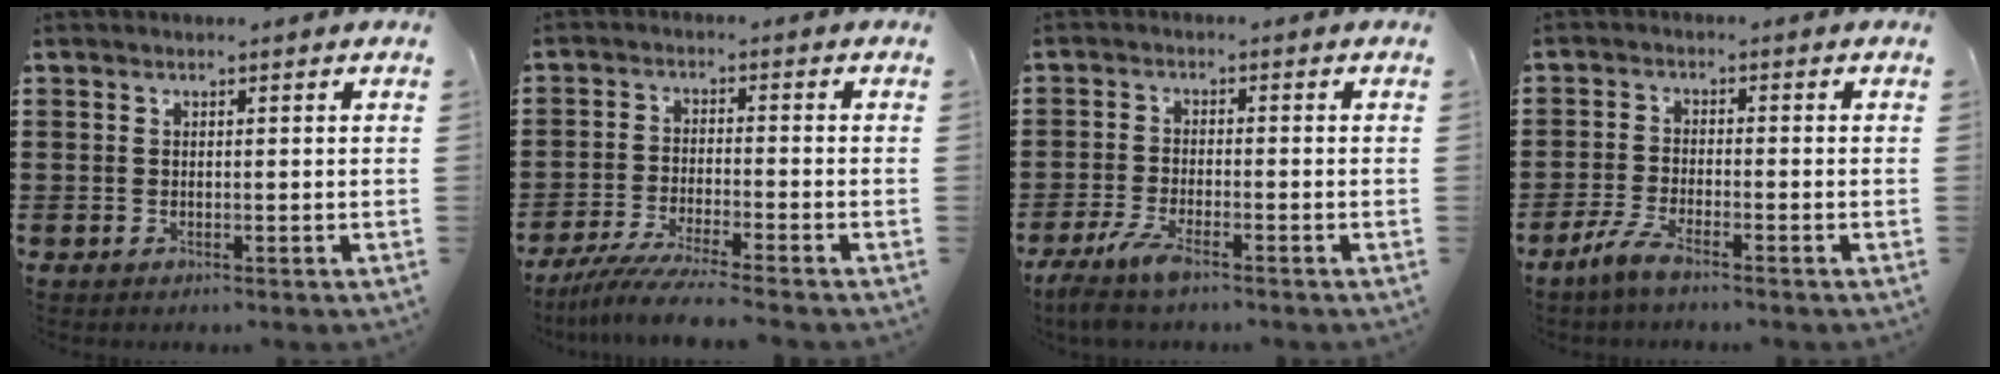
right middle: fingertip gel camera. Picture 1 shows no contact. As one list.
[{"total": 5.1, "force": [-4.6, -0.6, 2.1], "torque": [-0.055, -0.025, -0.092]}, {"total": 4.5, "force": [-3.4, 0.6, 2.9], "torque": [-0.075, -0.014, -0.069]}, {"total": 3.5, "force": [-2.6, 0.2, 2.3], "torque": [-0.068, -0.011, -0.056]}]